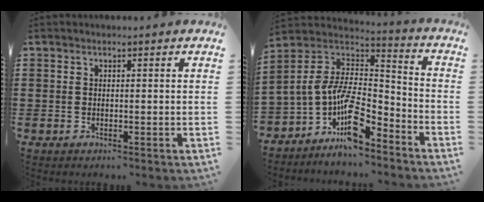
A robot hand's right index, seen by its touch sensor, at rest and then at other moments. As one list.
[{"total": 10.0, "force": [-5.6, 4.4, 7.0], "torque": [-0.156, -0.008, -0.114]}]